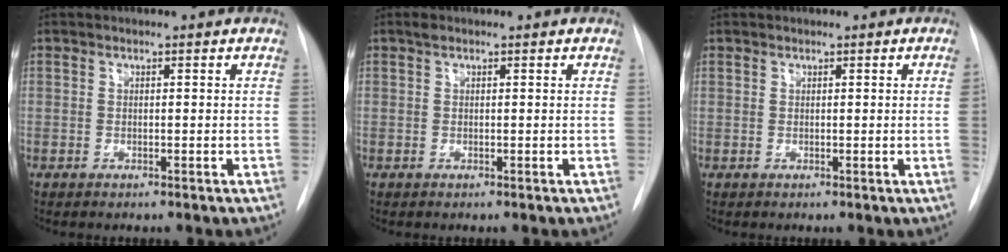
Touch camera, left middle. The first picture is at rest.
{"total": 0.6, "force": [0.5, 0.2, 0.3], "torque": [-0.010, 0.014, 0.008]}
{"total": 1.0, "force": [0.1, -0.5, 0.9], "torque": [-0.011, -0.003, 0.001]}